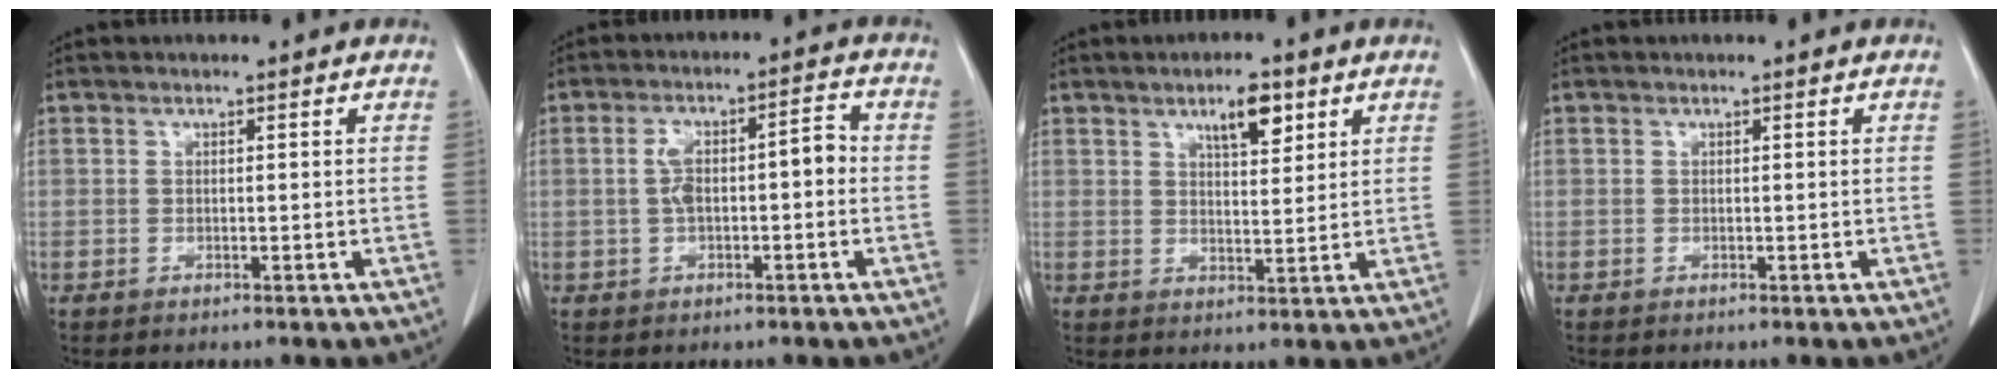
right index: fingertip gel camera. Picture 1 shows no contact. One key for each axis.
{"total": 6.4, "fx": -0.4, "fy": 2.4, "fz": 6.0, "tx": -0.110, "ty": 0.033, "tz": -0.007}
{"total": 5.8, "fx": 3.4, "fy": 1.9, "fz": 4.3, "tx": -0.068, "ty": 0.001, "tz": 0.055}
{"total": 0.0}